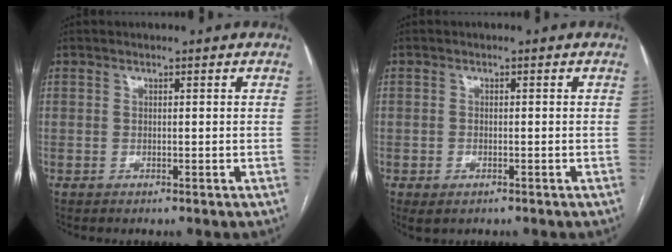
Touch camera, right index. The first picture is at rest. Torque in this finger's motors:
{"motor_torque": [0.16, -0.32, -0.02, -0.03]}